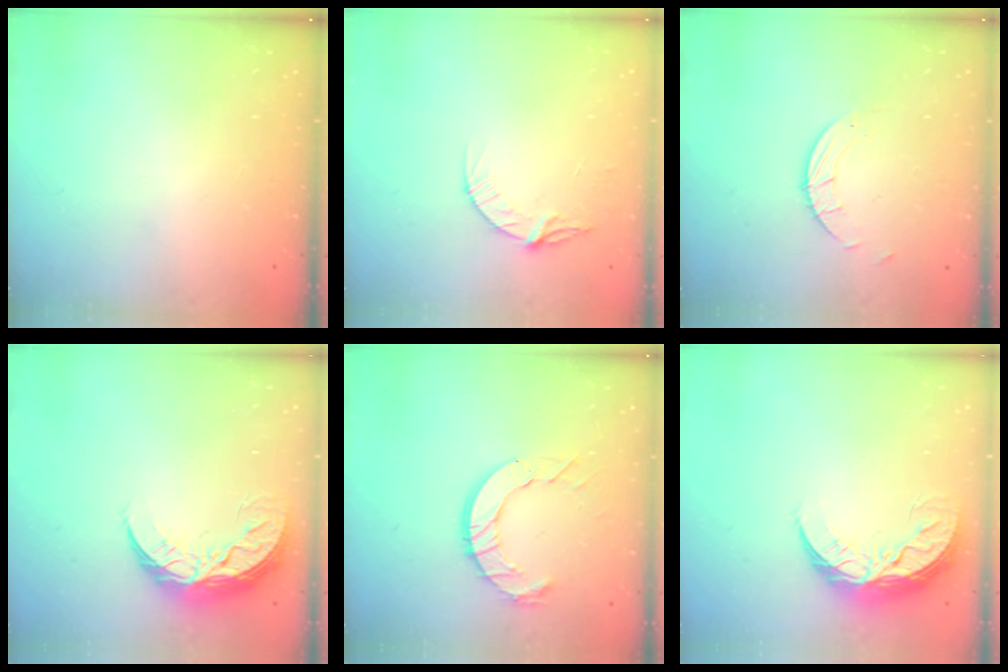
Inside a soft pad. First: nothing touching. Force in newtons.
{"total": 5.6, "press": 5.6, "slide": 0.6}
{"total": 1.9, "press": 1.9, "slide": 0.1}
{"total": 9.0, "press": 9.0, "slide": 0.3}
{"total": 9.8, "press": 9.7, "slide": 1.1}
{"total": 9.0, "press": 9.0, "slide": 0.3}